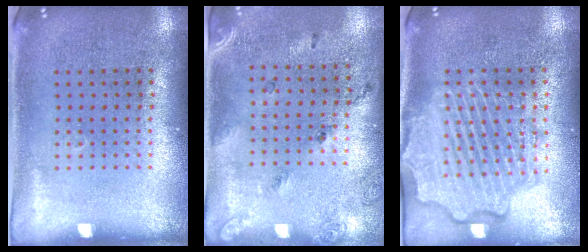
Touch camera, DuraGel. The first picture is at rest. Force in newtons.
{"total": 1.7, "press": 1.1, "slide": 1.3}
{"total": 4.4, "press": 4.4, "slide": 0.5}